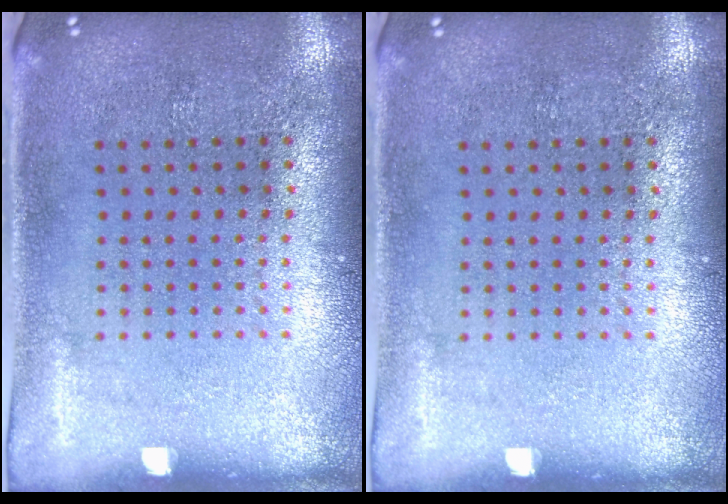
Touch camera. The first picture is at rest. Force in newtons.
{"total": 0.0}